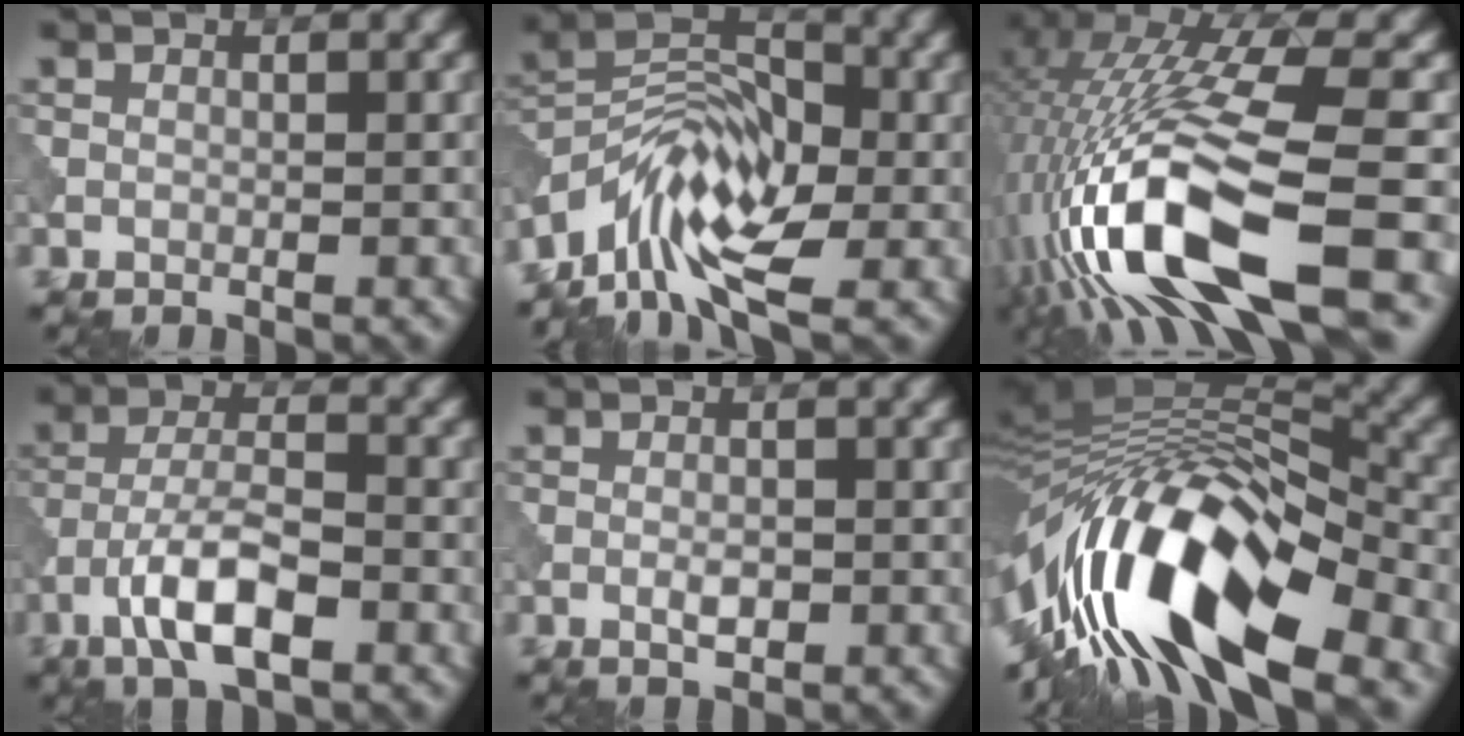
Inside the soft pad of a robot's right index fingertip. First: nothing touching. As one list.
[{"total": 9.4, "force": [-5.7, 4.3, 6.2], "torque": [-0.098, 0.006, -0.124]}, {"total": 15.6, "force": [-5.2, 5.4, 13.7], "torque": [-0.270, 0.003, -0.087]}, {"total": 6.5, "force": [-3.2, 2.2, 5.2], "torque": [-0.095, 0.005, -0.064]}, {"total": 1.6, "force": [-0.5, 0.7, 1.3], "torque": [-0.023, 0.000, -0.010]}, {"total": 16.6, "force": [-6.4, 6.5, 13.9], "torque": [-0.251, 0.012, -0.124]}]